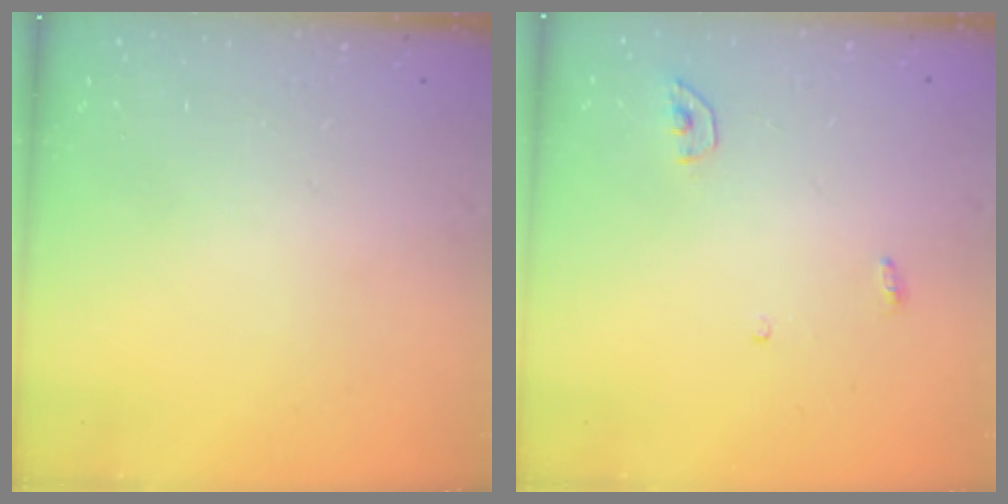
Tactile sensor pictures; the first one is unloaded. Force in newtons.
{"total": 3.4, "press": 3.3, "slide": 0.3}